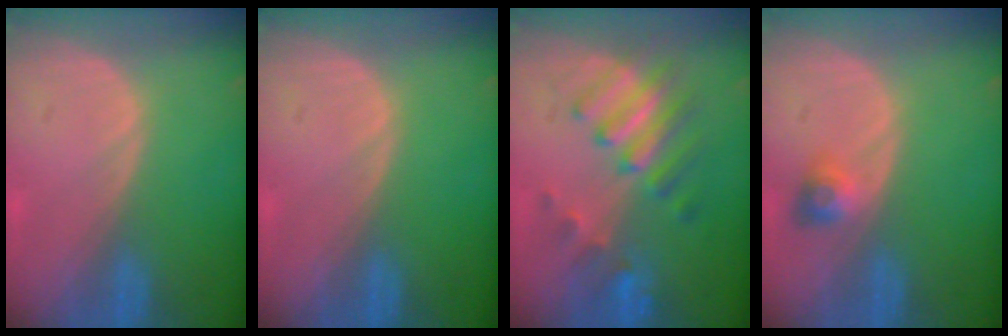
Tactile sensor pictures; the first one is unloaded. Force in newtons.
{"total": 0.0}
{"total": 7.5, "press": 7.2, "slide": 2.0}
{"total": 2.9, "press": 2.7, "slide": 1.2}